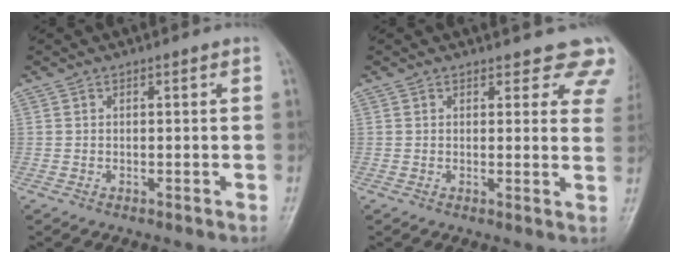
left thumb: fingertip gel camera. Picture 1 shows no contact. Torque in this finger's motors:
{"motor_torque": [0.26, 0.35, 0.12, -0.19, 0.01]}